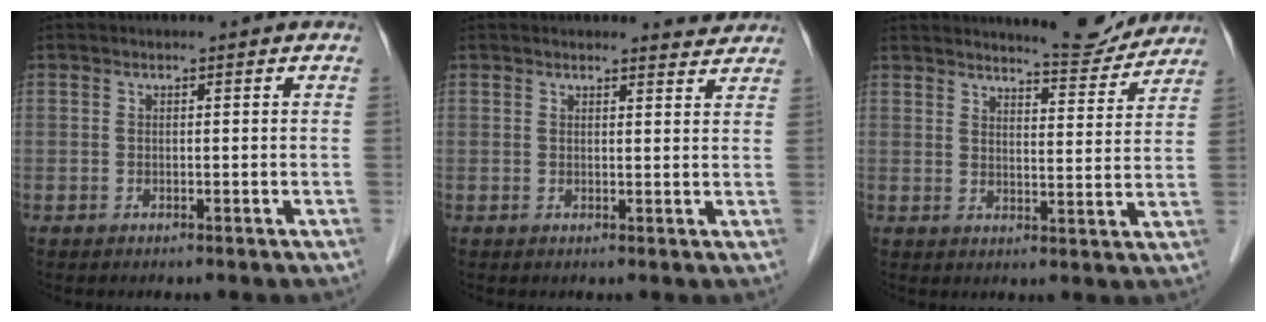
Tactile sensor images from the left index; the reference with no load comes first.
{"total": 2.7, "force": [2.6, 0.4, -0.1], "torque": [-0.003, -0.008, 0.024]}
{"total": 7.9, "force": [7.7, 0.9, 1.2], "torque": [-0.018, -0.012, 0.097]}